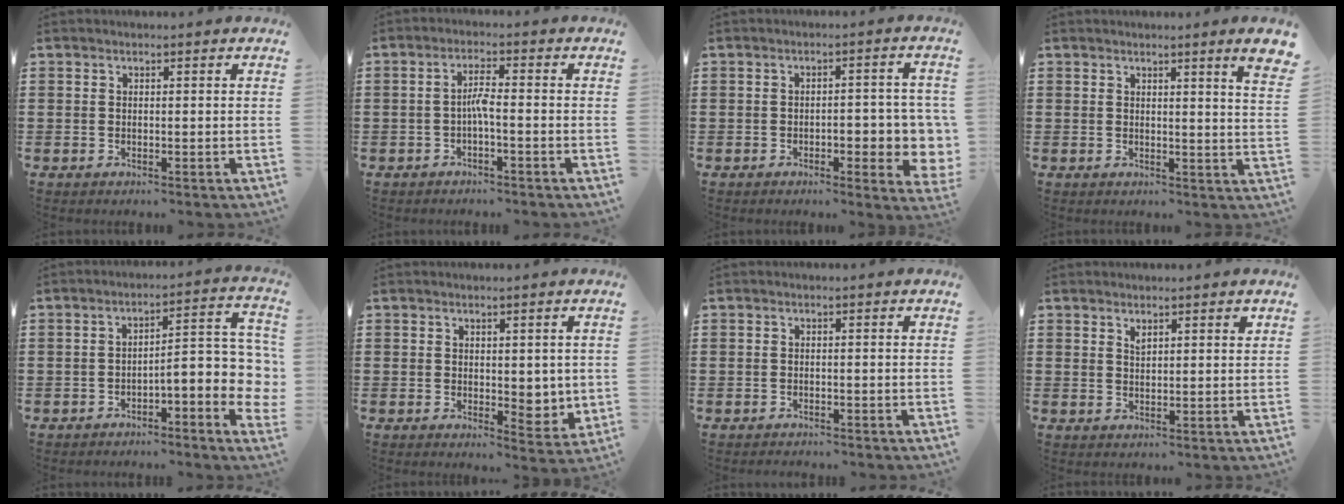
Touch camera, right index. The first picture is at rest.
{"total": 2.8, "force": [-0.8, 0.3, 2.6], "torque": [-0.059, 0.001, -0.020]}
{"total": 5.9, "force": [-1.3, 2.1, 5.3], "torque": [-0.064, -0.005, -0.024]}
{"total": 3.4, "force": [2.4, -0.5, 2.4], "torque": [-0.042, -0.008, 0.039]}
{"total": 5.7, "force": [-2.2, 1.7, 5.0], "torque": [-0.072, -0.020, -0.047]}
{"total": 3.2, "force": [0.9, 2.0, 2.4], "torque": [-0.031, 0.000, 0.015]}
{"total": 0.8, "force": [-0.8, 0.2, -0.1], "torque": [-0.001, 0.002, -0.017]}
{"total": 1.8, "force": [1.4, 0.6, 1.0], "torque": [-0.013, -0.001, 0.022]}